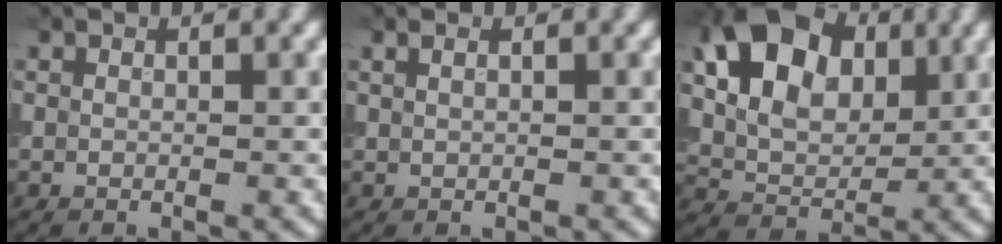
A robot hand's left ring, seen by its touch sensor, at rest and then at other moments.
{"total": 1.2, "force": [0.7, 0.6, 0.8], "torque": [-0.009, -0.002, -0.001]}
{"total": 10.6, "force": [3.3, 7.0, 7.3], "torque": [-0.132, 0.012, 0.047]}